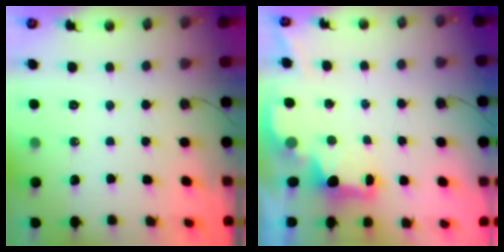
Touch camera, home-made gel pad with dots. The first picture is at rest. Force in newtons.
{"total": 2.1, "press": 1.9, "slide": 0.8}